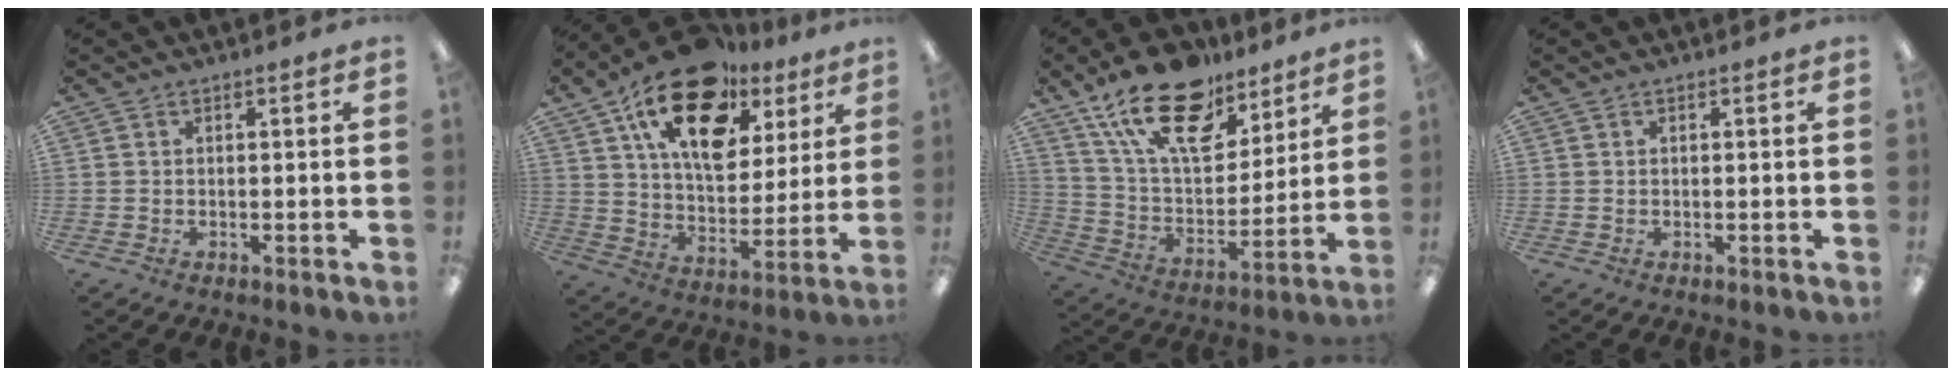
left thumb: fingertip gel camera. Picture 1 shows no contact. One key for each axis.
{"total": 20.4, "fx": 11.6, "fy": 11.3, "fz": 12.4, "tx": -0.203, "ty": -0.054, "tz": 0.205}
{"total": 21.9, "fx": 14.9, "fy": 10.5, "fz": 12.1, "tx": -0.219, "ty": -0.078, "tz": 0.266}
{"total": 0.0}